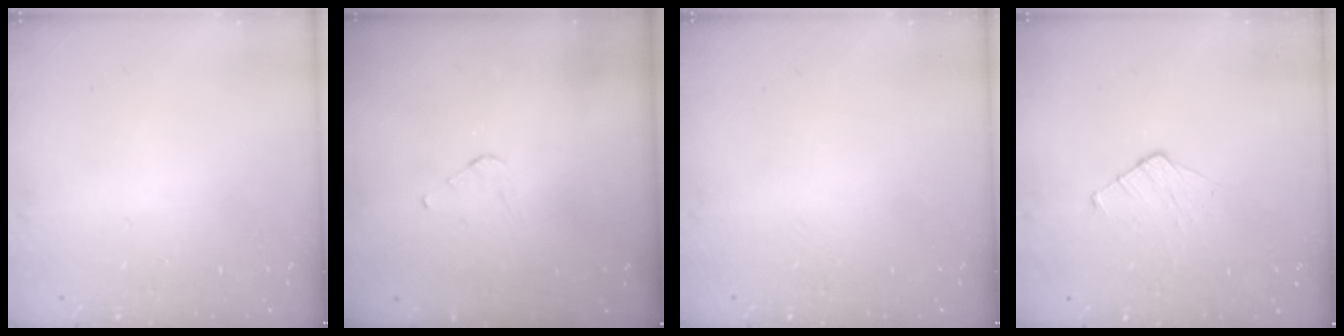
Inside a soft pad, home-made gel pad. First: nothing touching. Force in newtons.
{"total": 3.0, "press": 3.0, "slide": 0.2}
{"total": 0.0}
{"total": 5.2, "press": 5.2, "slide": 0.5}